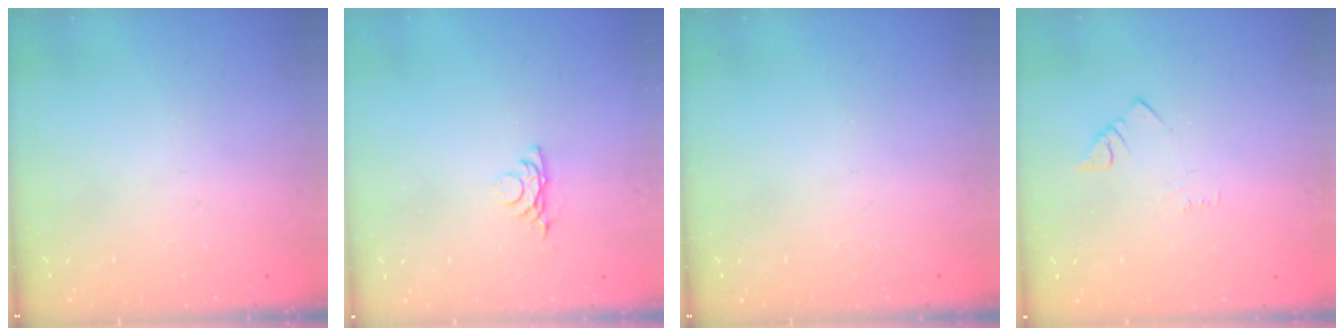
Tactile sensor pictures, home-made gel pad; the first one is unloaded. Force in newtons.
{"total": 4.3, "press": 4.2, "slide": 0.8}
{"total": 0.0}
{"total": 1.5, "press": 1.5, "slide": 0.3}